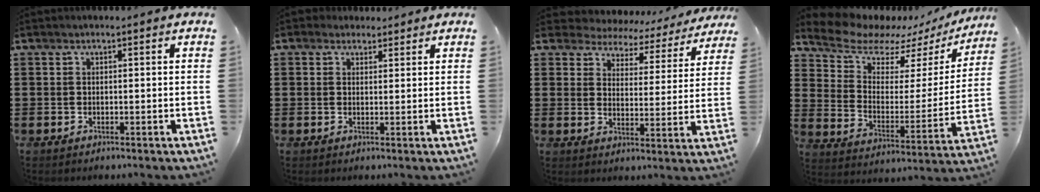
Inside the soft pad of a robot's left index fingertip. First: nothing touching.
{"total": 1.8, "force": [1.5, 1.1, 0.1], "torque": [-0.008, 0.008, 0.029]}
{"total": 4.3, "force": [4.2, 1.1, -0.1], "torque": [-0.017, -0.031, 0.069]}
{"total": 8.4, "force": [7.6, 3.1, 2.0], "torque": [-0.079, -0.052, 0.133]}